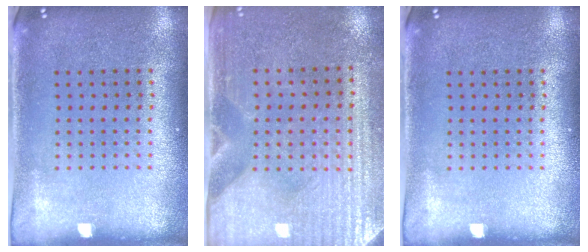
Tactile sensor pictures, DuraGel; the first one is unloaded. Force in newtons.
{"total": 3.6, "press": 3.2, "slide": 1.6}
{"total": 0.0}